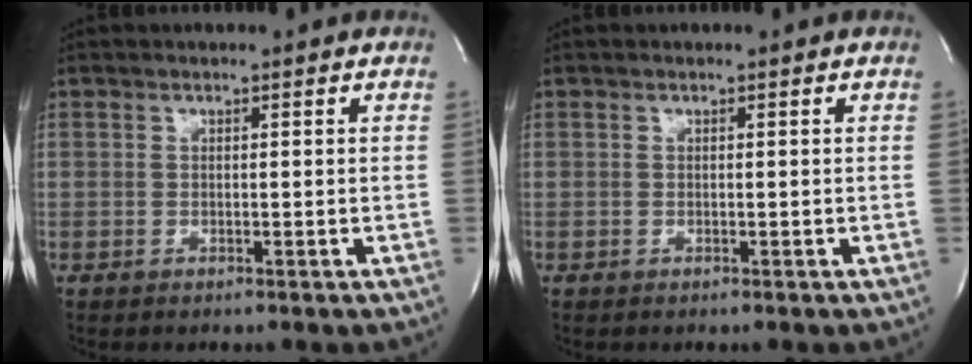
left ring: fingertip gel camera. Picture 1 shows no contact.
{"total": 0.0}